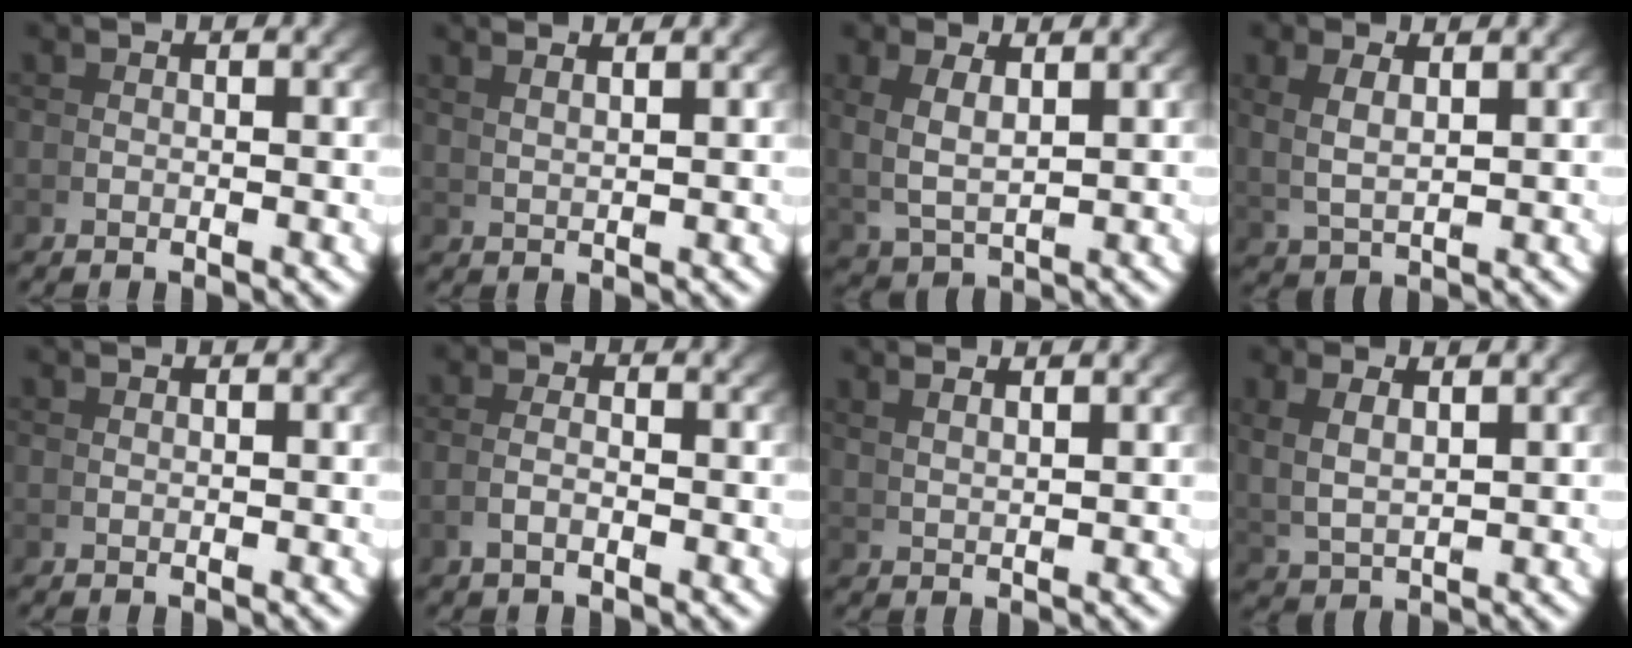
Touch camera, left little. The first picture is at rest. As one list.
[{"total": 3.1, "force": [2.8, -0.6, 1.0], "torque": [-0.003, 0.009, 0.054]}, {"total": 3.7, "force": [1.6, 2.1, 2.6], "torque": [-0.063, -0.007, 0.041]}, {"total": 2.5, "force": [1.6, 0.8, 1.8], "torque": [-0.039, -0.006, 0.043]}, {"total": 0.9, "force": [0.5, -0.7, -0.2], "torque": [0.010, 0.002, 0.012]}, {"total": 1.0, "force": [-0.5, -0.1, 0.9], "torque": [-0.020, -0.005, -0.007]}, {"total": 3.0, "force": [2.7, -0.5, 0.9], "torque": [-0.004, 0.008, 0.054]}, {"total": 3.0, "force": [1.8, 1.3, 2.0], "torque": [-0.045, -0.001, 0.044]}]